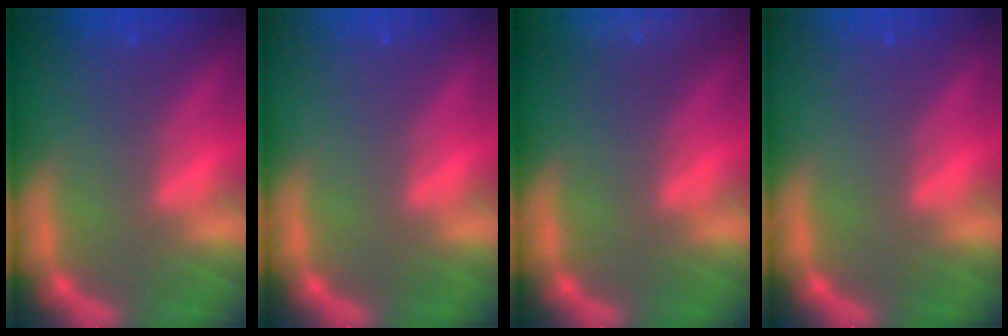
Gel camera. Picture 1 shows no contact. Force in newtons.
{"total": 0.0}
{"total": 10.0}
{"total": 0.0}